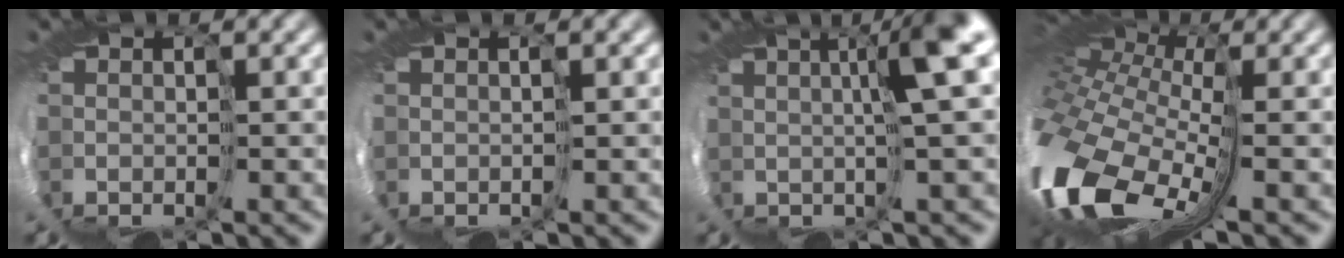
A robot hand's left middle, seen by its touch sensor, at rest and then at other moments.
{"total": 0.5, "force": [0.3, -0.4, 0.0], "torque": [-0.003, -0.002, 0.001]}
{"total": 5.6, "force": [2.3, -0.2, 5.1], "torque": [-0.067, 0.013, 0.027]}
{"total": 15.7, "force": [-3.7, 8.8, 12.4], "torque": [-0.275, -0.061, -0.043]}